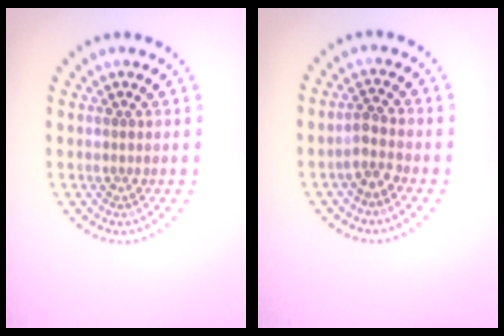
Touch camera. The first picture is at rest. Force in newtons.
{"total": 1.7, "press": 1.4, "slide": 1.0}